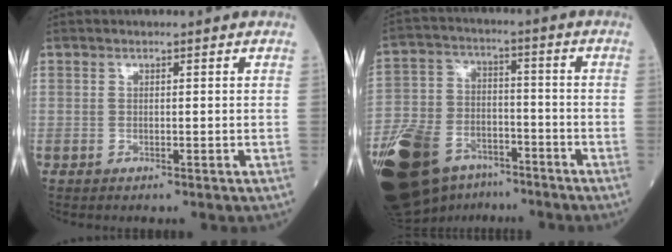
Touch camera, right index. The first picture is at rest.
{"total": 25.6, "force": [-15.6, 14.4, 14.3], "torque": [-0.375, -0.019, -0.270]}